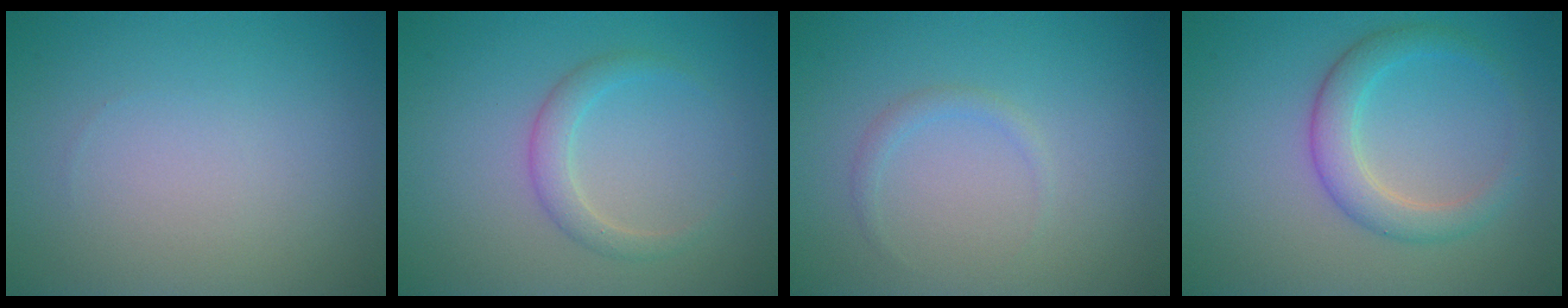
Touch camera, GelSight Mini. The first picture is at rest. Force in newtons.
{"total": 2.0, "press": 2.0, "slide": 0.1}
{"total": 0.9, "press": 0.9, "slide": 0.1}
{"total": 3.3, "press": 3.3, "slide": 0.1}